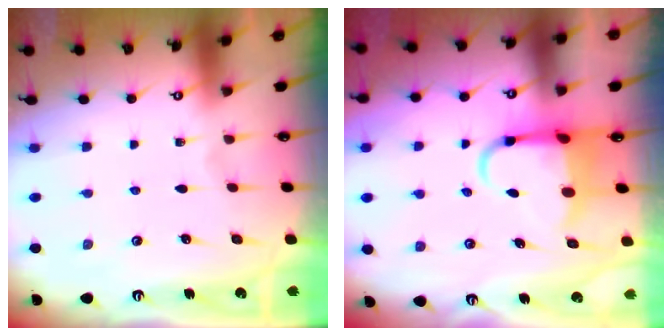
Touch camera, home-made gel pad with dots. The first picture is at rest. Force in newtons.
{"total": 6.1, "press": 6.0, "slide": 1.3}